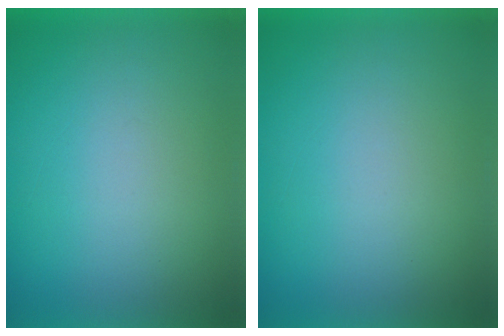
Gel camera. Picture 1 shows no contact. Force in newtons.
{"total": 0.0}